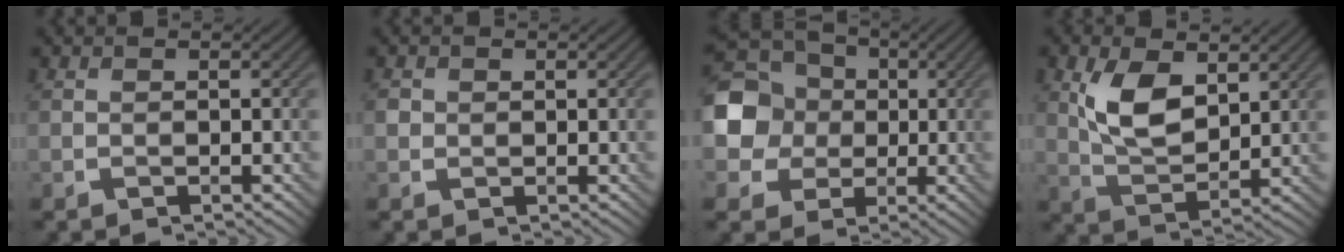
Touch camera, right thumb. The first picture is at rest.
{"total": 1.1, "force": [0.2, 1.0, 0.3], "torque": [-0.008, -0.002, 0.003]}
{"total": 10.2, "force": [0.3, 9.3, 4.3], "torque": [-0.121, 0.003, -0.015]}
{"total": 7.5, "force": [2.7, 4.0, 5.7], "torque": [-0.121, -0.004, 0.056]}